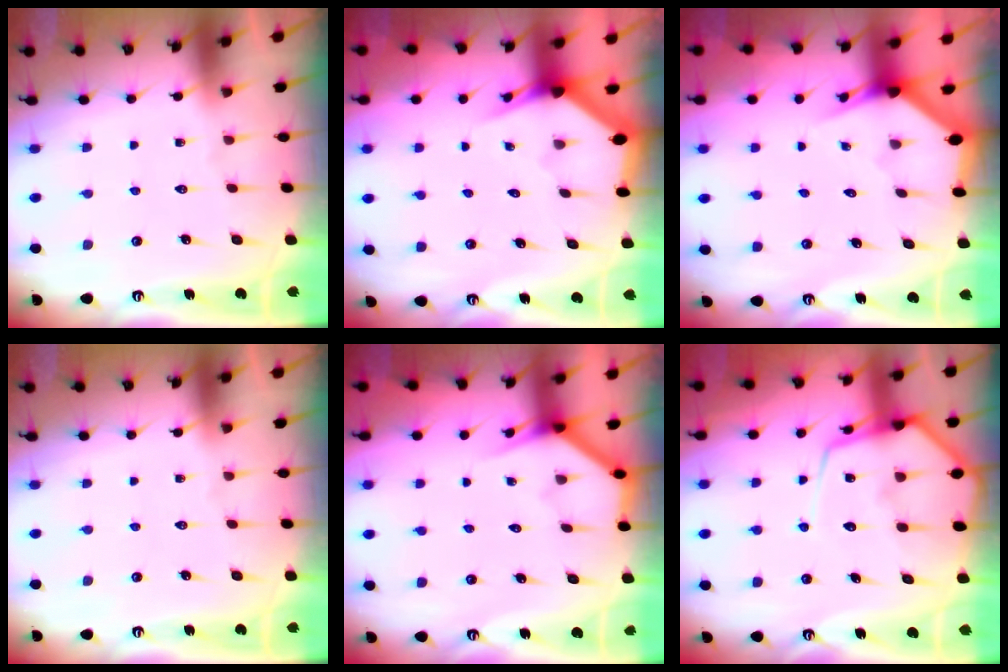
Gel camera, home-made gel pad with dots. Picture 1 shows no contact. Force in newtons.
{"total": 3.2, "press": 3.2, "slide": 0.0}
{"total": 2.9, "press": 2.9, "slide": 0.1}
{"total": 0.0}
{"total": 3.8, "press": 3.8, "slide": 0.3}
{"total": 12.3, "press": 12.2, "slide": 1.2}